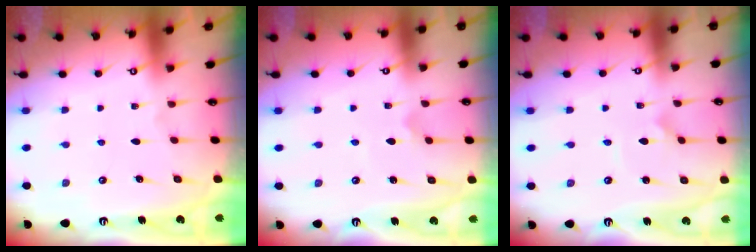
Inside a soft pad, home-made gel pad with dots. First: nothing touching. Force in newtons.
{"total": 2.1, "press": 2.1, "slide": 0.6}
{"total": 2.1, "press": 2.1, "slide": 0.0}